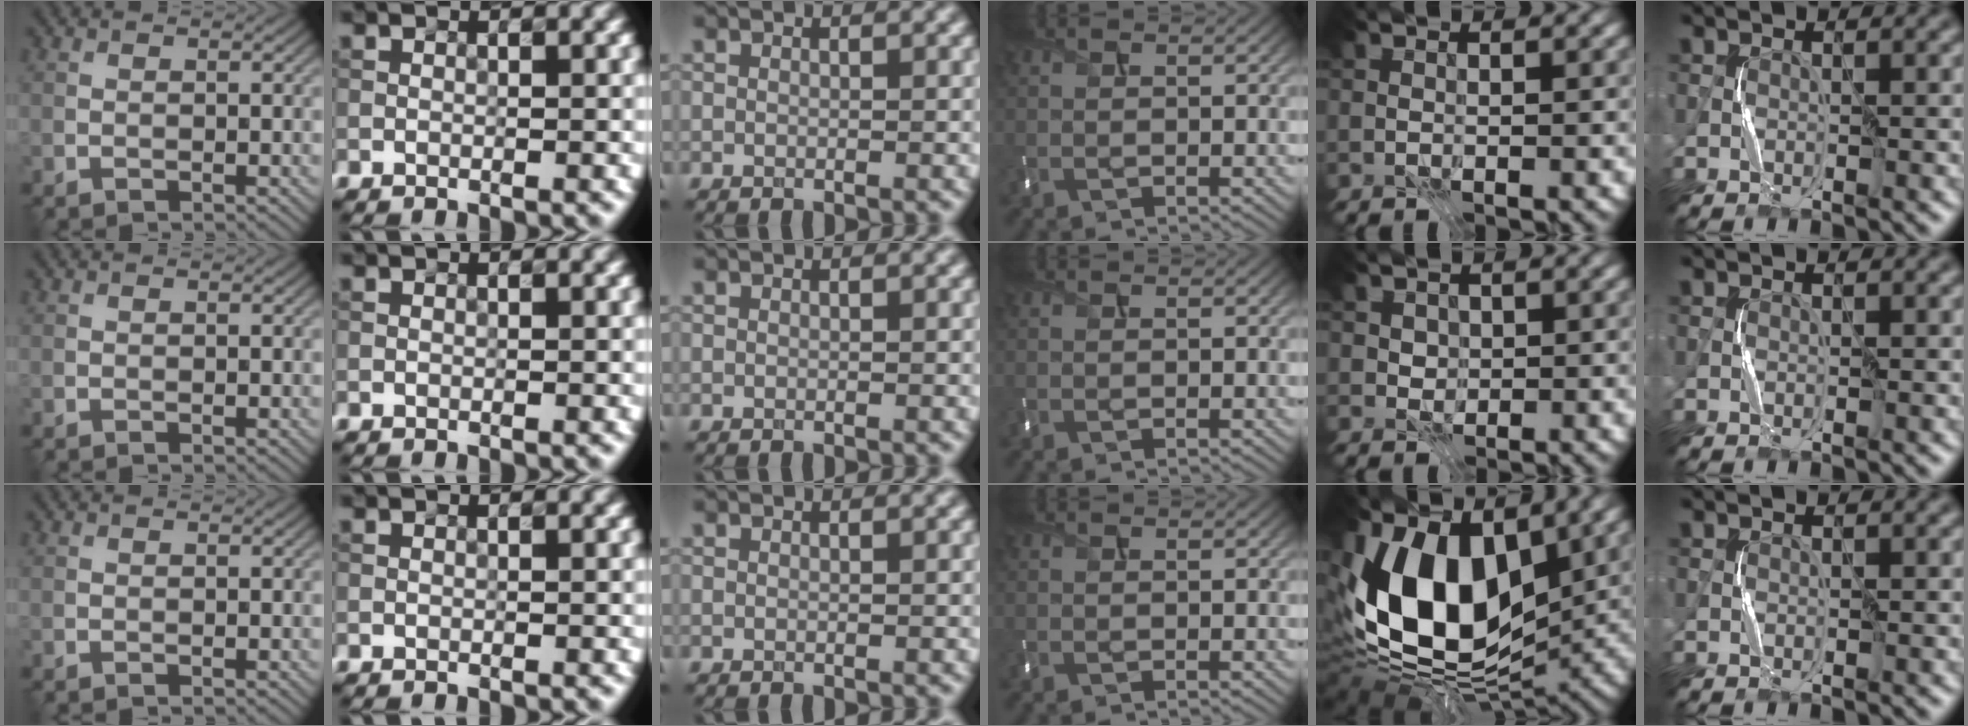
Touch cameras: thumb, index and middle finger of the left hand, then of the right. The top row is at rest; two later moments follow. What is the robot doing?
{"motion": "press", "object": "mouse"}